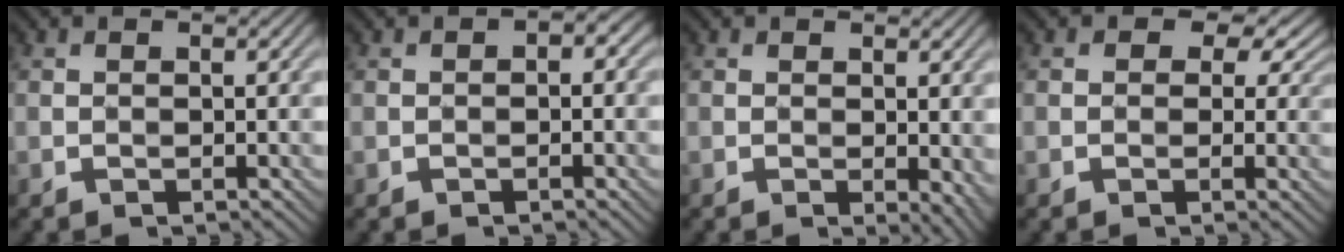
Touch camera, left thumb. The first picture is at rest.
{"total": 1.5, "force": [-0.3, 0.9, 1.2], "torque": [-0.017, 0.002, -0.005]}
{"total": 3.1, "force": [0.0, 1.5, 2.7], "torque": [-0.032, 0.000, 0.003]}
{"total": 5.6, "force": [2.2, 3.9, 3.3], "torque": [-0.036, 0.003, 0.021]}